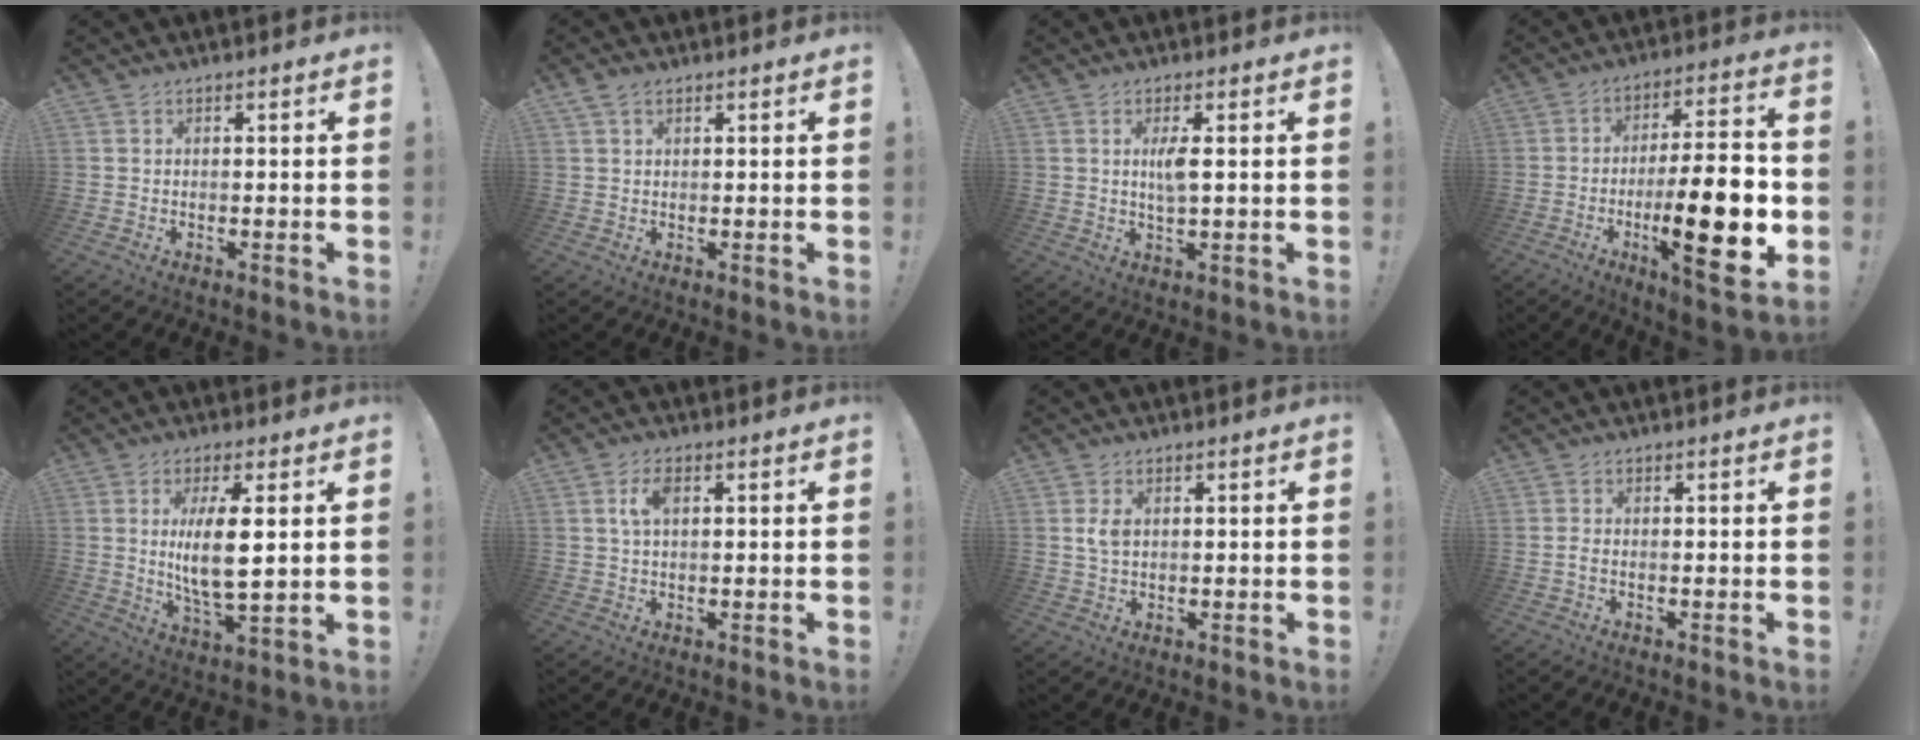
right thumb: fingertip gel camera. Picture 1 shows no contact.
{"total": 2.7, "force": [1.6, 1.7, 1.4], "torque": [-0.021, -0.001, 0.030]}
{"total": 4.5, "force": [0.9, 0.9, 4.3], "torque": [-0.078, -0.003, 0.012]}
{"total": 22.6, "force": [-5.2, 6.3, 21.0], "torque": [-0.333, 0.012, -0.077]}
{"total": 11.3, "force": [1.9, 3.2, 10.6], "torque": [-0.213, -0.018, 0.025]}
{"total": 4.5, "force": [1.3, 2.3, 3.6], "torque": [-0.074, 0.009, 0.022]}
{"total": 3.6, "force": [0.9, 2.2, 2.7], "torque": [-0.044, -0.004, 0.012]}
{"total": 1.4, "force": [-0.7, 0.1, 1.2], "torque": [-0.022, 0.003, -0.013]}